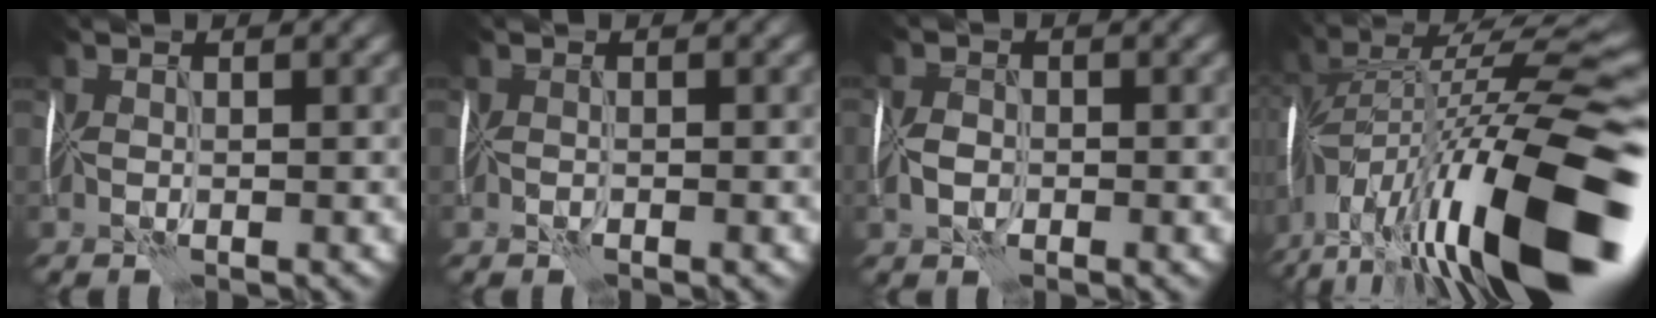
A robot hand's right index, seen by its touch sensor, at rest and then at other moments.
{"total": 0.8, "force": [-0.4, 0.2, 0.6], "torque": [-0.011, 0.001, -0.007]}
{"total": 1.8, "force": [-0.5, 1.4, 1.1], "torque": [-0.021, 0.001, -0.015]}
{"total": 18.2, "force": [-5.8, 5.6, 16.3], "torque": [-0.286, 0.031, -0.108]}